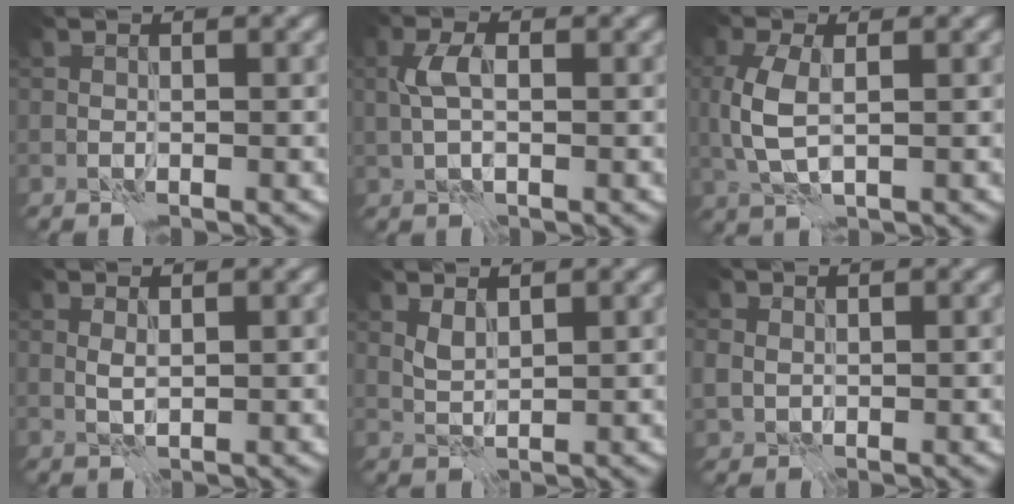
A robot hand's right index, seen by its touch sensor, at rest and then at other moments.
{"total": 2.2, "force": [0.4, 1.1, 1.9], "torque": [-0.041, 0.003, 0.005]}
{"total": 4.2, "force": [0.6, 2.2, 3.5], "torque": [-0.091, -0.001, 0.013]}
{"total": 0.8, "force": [0.6, 0.3, 0.5], "torque": [-0.013, -0.002, 0.011]}
{"total": 1.5, "force": [1.2, 0.5, 0.7], "torque": [-0.022, -0.003, 0.028]}
{"total": 1.7, "force": [0.6, 1.6, 0.4], "torque": [-0.007, -0.004, 0.012]}